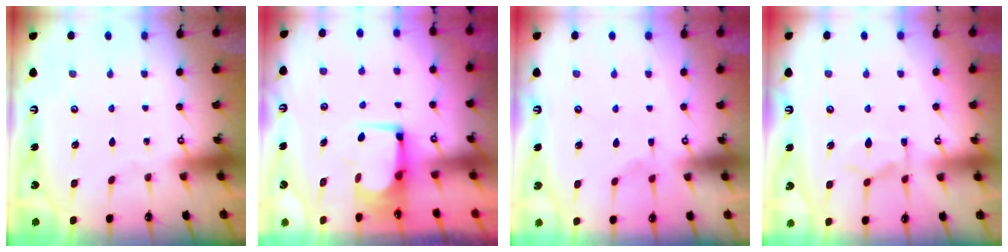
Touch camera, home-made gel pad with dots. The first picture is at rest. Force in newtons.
{"total": 3.7, "press": 3.7, "slide": 0.3}
{"total": 3.5, "press": 3.3, "slide": 1.0}
{"total": 9.5, "press": 9.4, "slide": 1.2}